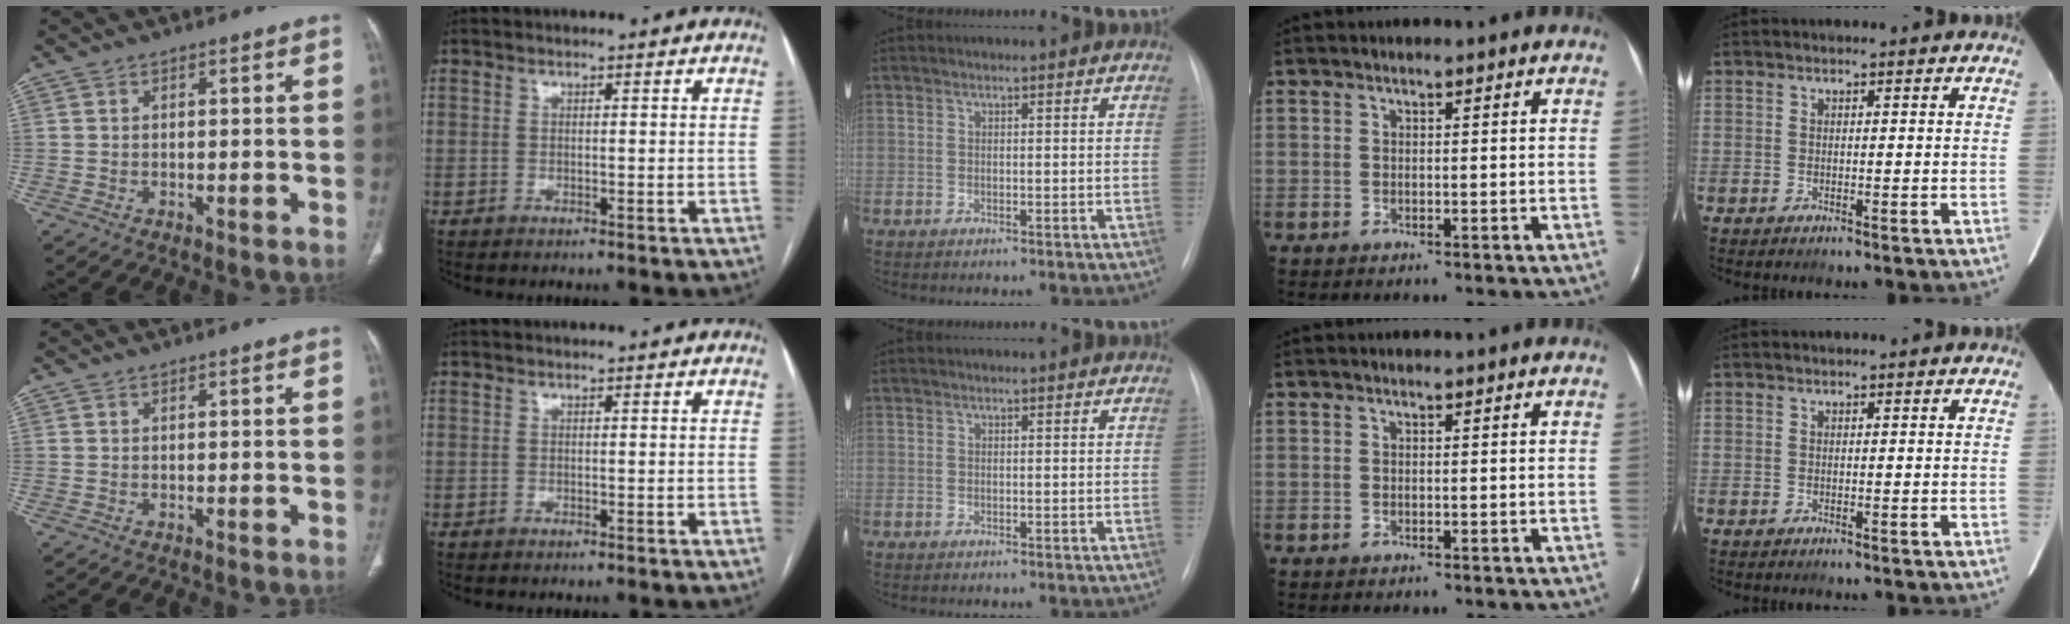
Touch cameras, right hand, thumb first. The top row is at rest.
{}